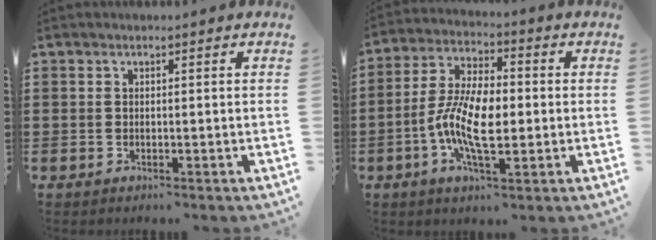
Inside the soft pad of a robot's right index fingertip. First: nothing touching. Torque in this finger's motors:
{"motor_torque": [2.14, 0.00, 1.05, 0.21]}